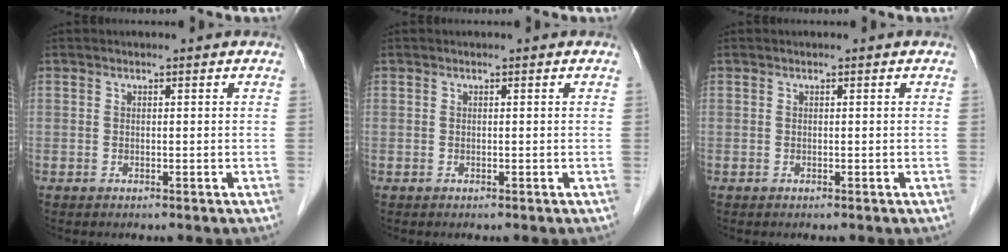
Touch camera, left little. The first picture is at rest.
{"total": 0.0}
{"total": 0.0}